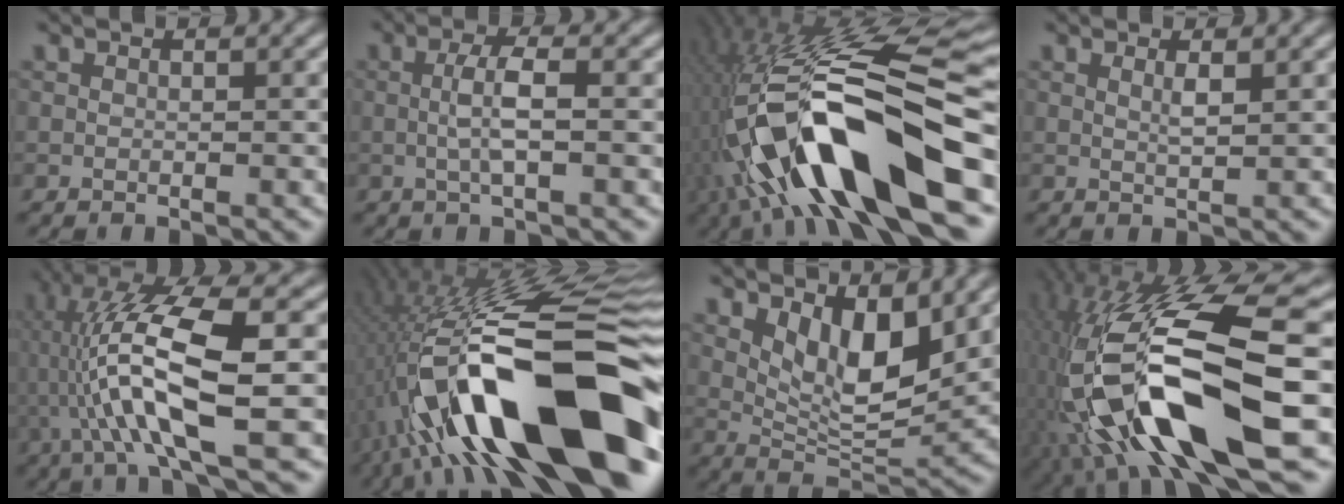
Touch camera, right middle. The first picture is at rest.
{"total": 2.7, "force": [-0.3, 0.4, 2.6], "torque": [-0.053, 0.010, -0.002]}
{"total": 14.7, "force": [-6.2, 5.1, 12.3], "torque": [-0.206, 0.015, -0.096]}
{"total": 0.9, "force": [0.6, 0.0, 0.7], "torque": [-0.015, 0.004, 0.014]}
{"total": 12.0, "force": [-1.3, 2.7, 11.7], "torque": [-0.225, 0.022, -0.013]}
{"total": 18.7, "force": [-6.1, 5.9, 16.7], "torque": [-0.267, 0.042, -0.098]}
{"total": 5.9, "force": [2.4, 2.6, 4.6], "torque": [-0.081, -0.012, 0.055]}
{"total": 15.1, "force": [-5.0, 5.2, 13.2], "torque": [-0.238, -0.010, -0.067]}